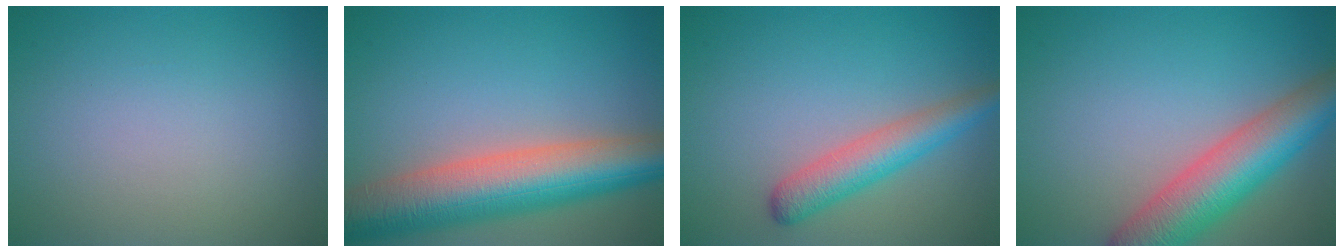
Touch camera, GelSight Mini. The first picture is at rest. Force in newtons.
{"total": 10.2, "press": 10.2, "slide": 0.5}
{"total": 4.0, "press": 4.0, "slide": 0.1}
{"total": 8.0, "press": 8.0, "slide": 0.3}